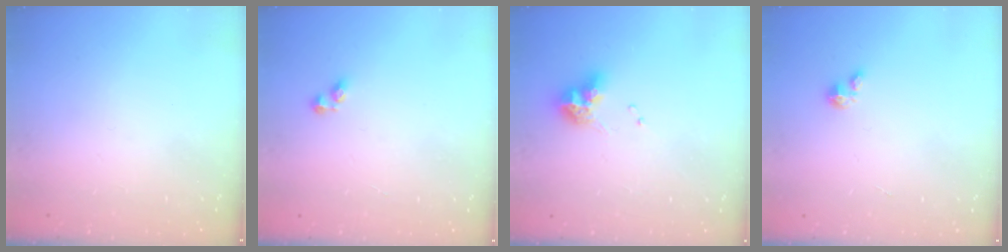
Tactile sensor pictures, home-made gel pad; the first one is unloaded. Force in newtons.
{"total": 2.8, "press": 2.8, "slide": 0.6}
{"total": 9.8, "press": 9.7, "slide": 1.2}
{"total": 1.0, "press": 1.0, "slide": 0.2}